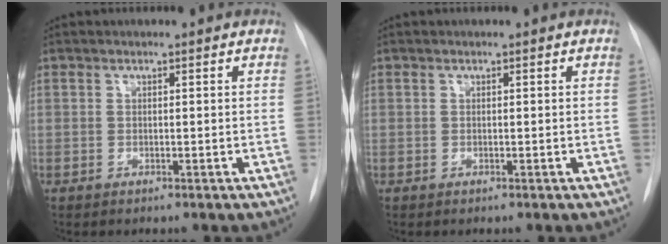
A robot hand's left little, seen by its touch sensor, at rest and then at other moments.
{"total": 0.0}